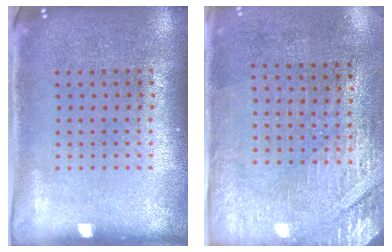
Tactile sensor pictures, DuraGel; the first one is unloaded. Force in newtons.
{"total": 2.9, "press": 2.5, "slide": 1.4}